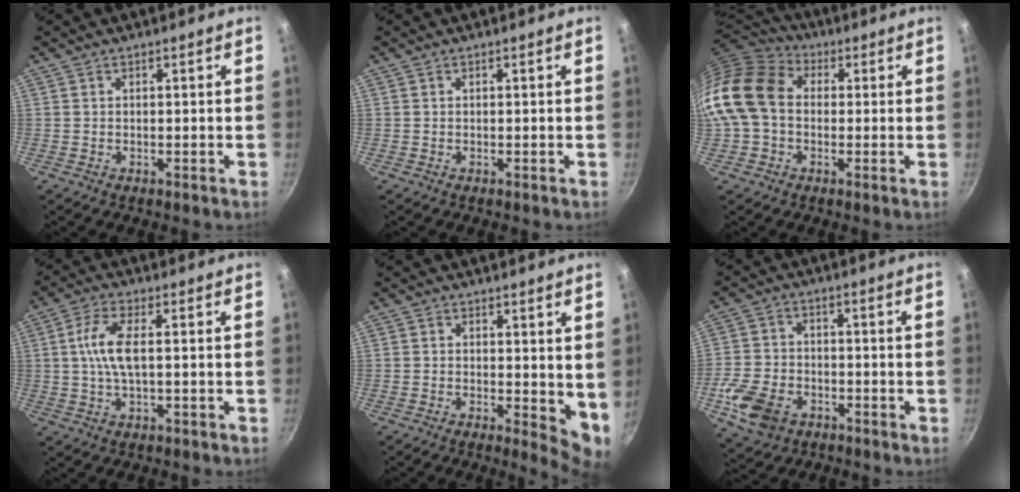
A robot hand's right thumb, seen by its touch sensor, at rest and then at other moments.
{"total": 0.0}
{"total": 16.5, "force": [0.7, 12.5, 10.8], "torque": [-0.203, 0.035, -0.003]}
{"total": 7.2, "force": [0.4, 2.6, 6.6], "torque": [-0.144, 0.008, 0.005]}
{"total": 5.7, "force": [0.7, 2.5, 5.1], "torque": [-0.059, -0.014, 0.009]}
{"total": 10.5, "force": [-4.4, 7.5, 6.0], "torque": [-0.112, 0.022, -0.086]}